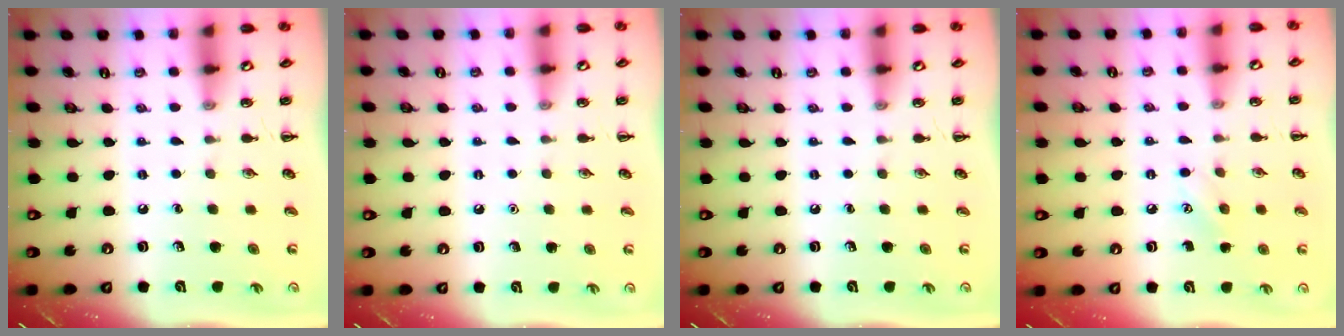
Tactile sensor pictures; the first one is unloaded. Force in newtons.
{"total": 1.6, "press": 1.6, "slide": 0.1}
{"total": 0.0}
{"total": 5.5, "press": 5.3, "slide": 1.3}